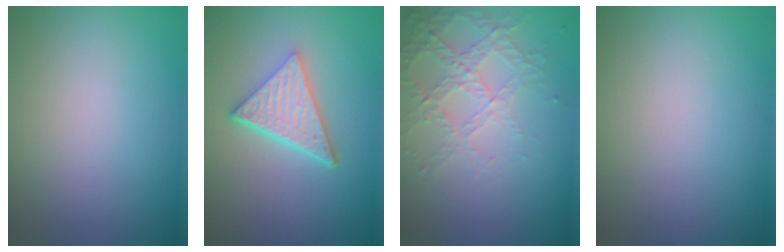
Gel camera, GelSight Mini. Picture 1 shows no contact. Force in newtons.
{"total": 5.1, "press": 3.8, "slide": 3.4}
{"total": 4.2, "press": 2.9, "slide": 3.1}
{"total": 0.0}